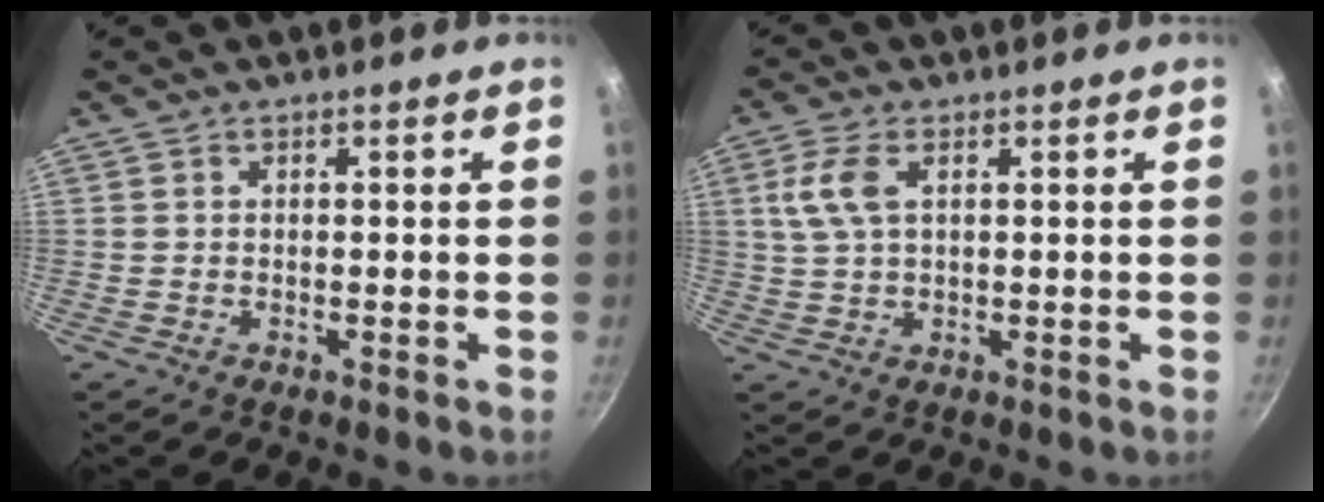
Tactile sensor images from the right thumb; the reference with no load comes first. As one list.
[{"total": 6.2, "force": [1.8, 3.4, 4.9], "torque": [-0.104, 0.007, 0.035]}]